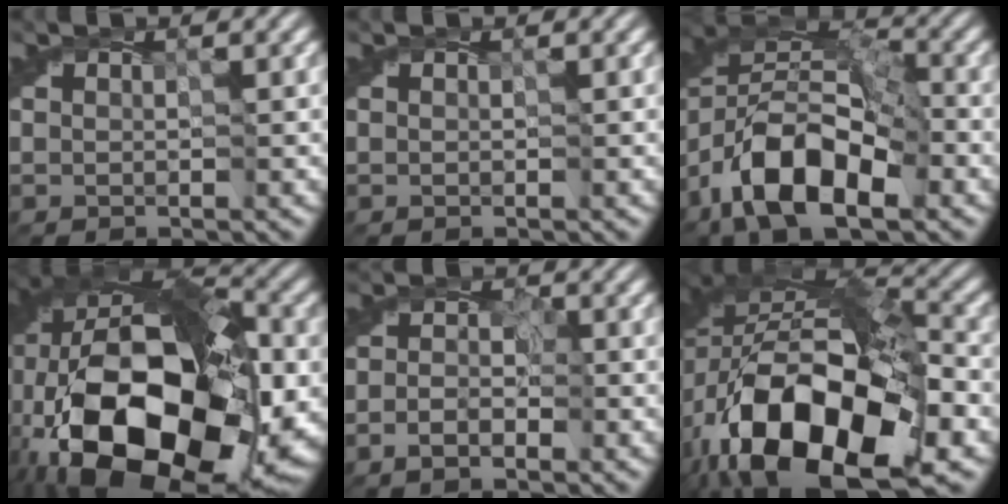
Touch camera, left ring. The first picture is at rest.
{"total": 0.0}
{"total": 12.7, "force": [-6.0, 6.5, 9.1], "torque": [-0.159, 0.011, -0.123]}
{"total": 22.6, "force": [-5.3, 12.3, 18.3], "torque": [-0.354, -0.014, -0.078]}
{"total": 2.7, "force": [-1.3, 1.4, 1.9], "torque": [-0.023, -0.001, -0.025]}
{"total": 19.0, "force": [-6.3, 11.2, 14.1], "torque": [-0.278, -0.030, -0.089]}